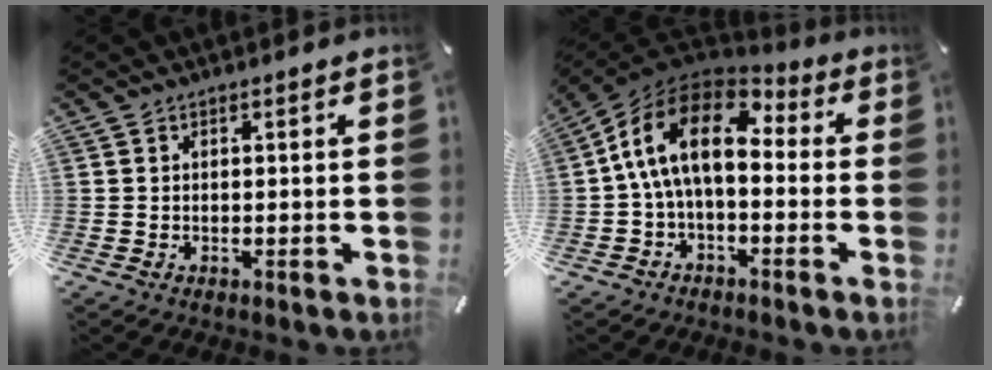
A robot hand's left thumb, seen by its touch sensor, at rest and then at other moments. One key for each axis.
{"total": 14.8, "fx": 1.9, "fy": 8.6, "fz": 11.9, "tx": -0.239, "ty": 0.010, "tz": 0.026}